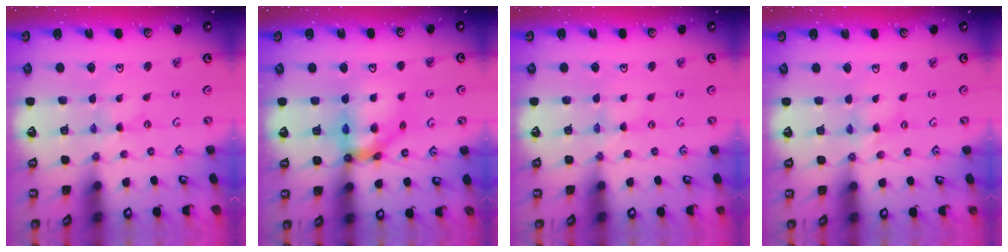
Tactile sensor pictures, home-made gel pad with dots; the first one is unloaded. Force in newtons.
{"total": 12.4, "press": 12.4, "slide": 1.1}
{"total": 0.0}
{"total": 2.5, "press": 2.5, "slide": 0.3}